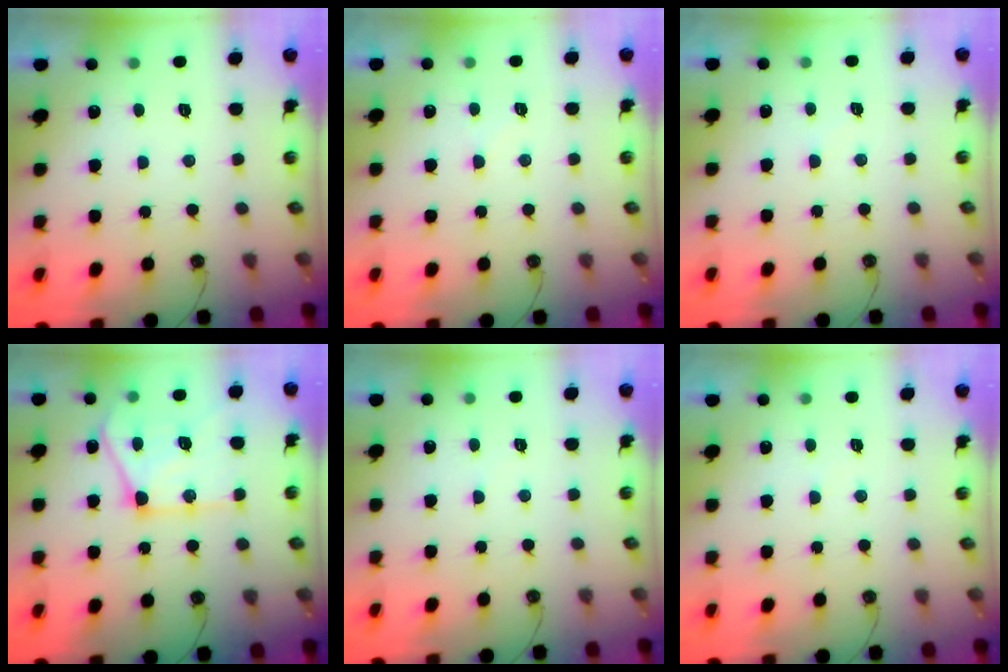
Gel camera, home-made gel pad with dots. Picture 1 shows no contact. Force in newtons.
{"total": 6.8, "press": 6.8, "slide": 0.7}
{"total": 2.2, "press": 2.2, "slide": 0.4}
{"total": 18.3, "press": 18.2, "slide": 1.8}
{"total": 2.5, "press": 2.4, "slide": 0.4}
{"total": 2.9, "press": 2.9, "slide": 0.4}